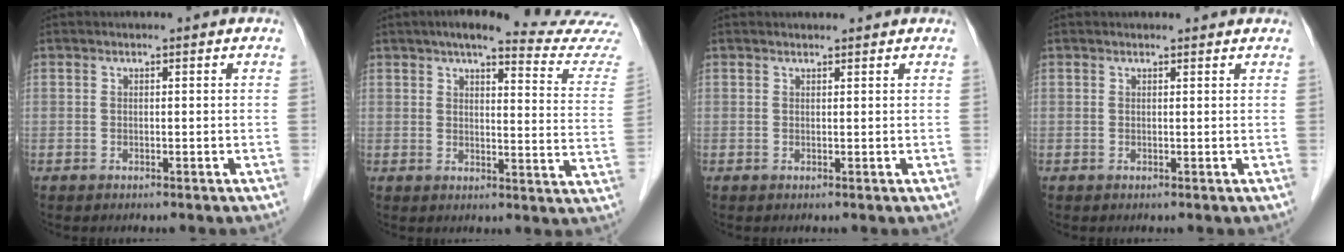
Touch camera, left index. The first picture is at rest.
{"total": 17.2, "force": [16.0, 0.0, 6.4], "torque": [-0.075, -0.066, 0.174]}
{"total": 1.0, "force": [1.0, 0.2, 0.2], "torque": [-0.009, 0.005, 0.016]}
{"total": 2.0, "force": [1.9, 0.4, 0.3], "torque": [-0.012, 0.009, 0.018]}